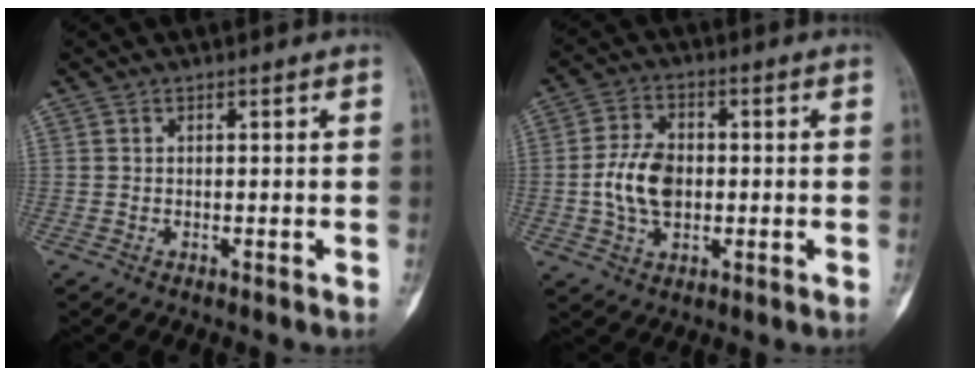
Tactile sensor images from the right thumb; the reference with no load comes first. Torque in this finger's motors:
{"motor_torque": [0.04, 0.03, 0.15, -0.10, 0.07]}